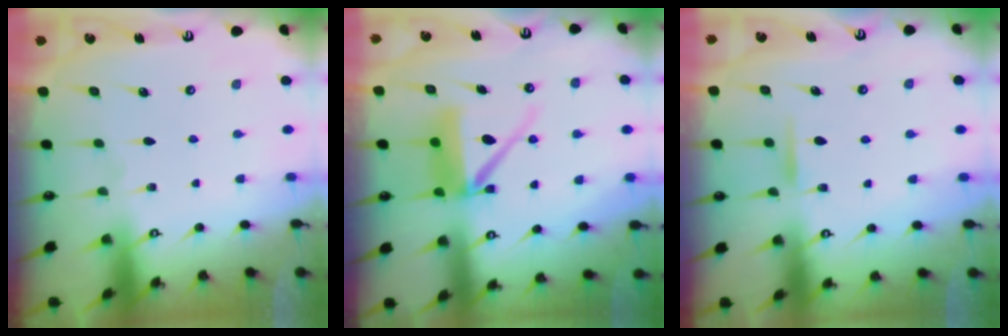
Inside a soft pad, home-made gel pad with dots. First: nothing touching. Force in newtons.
{"total": 10.5, "press": 10.4, "slide": 1.1}
{"total": 7.1, "press": 7.0, "slide": 0.7}